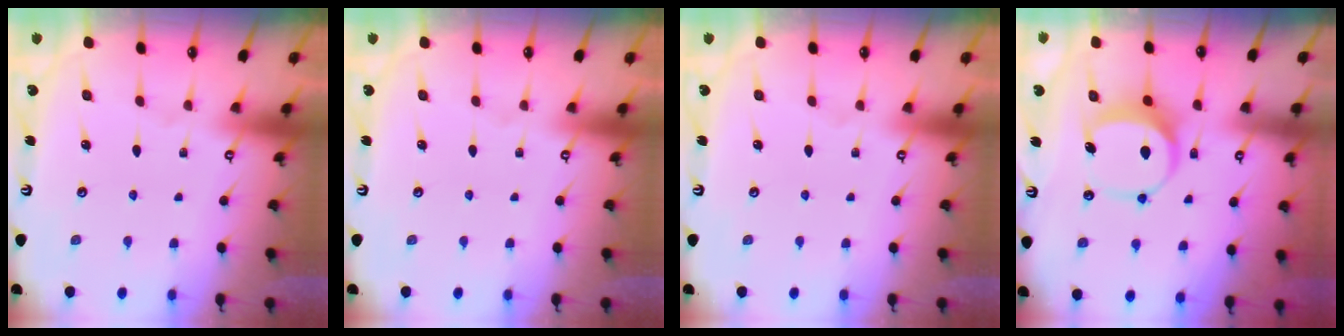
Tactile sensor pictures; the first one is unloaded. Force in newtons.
{"total": 0.0}
{"total": 0.0}
{"total": 7.6, "press": 7.6, "slide": 0.4}